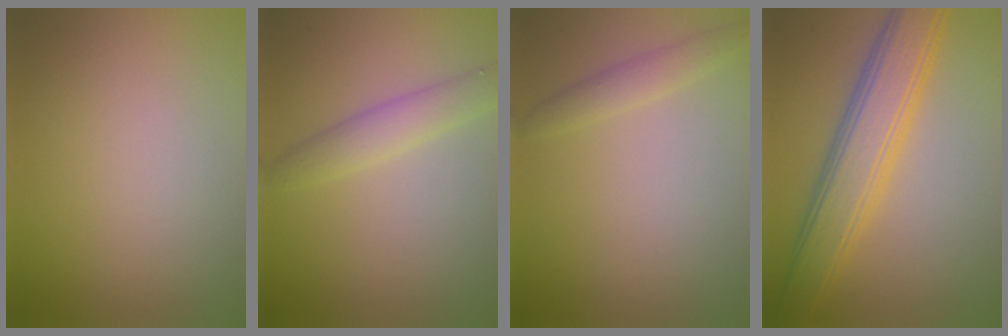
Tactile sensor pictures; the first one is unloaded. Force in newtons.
{"total": 2.8, "press": 2.8, "slide": 0.2}
{"total": 1.6, "press": 1.6, "slide": 0.0}
{"total": 6.7, "press": 6.7, "slide": 0.4}